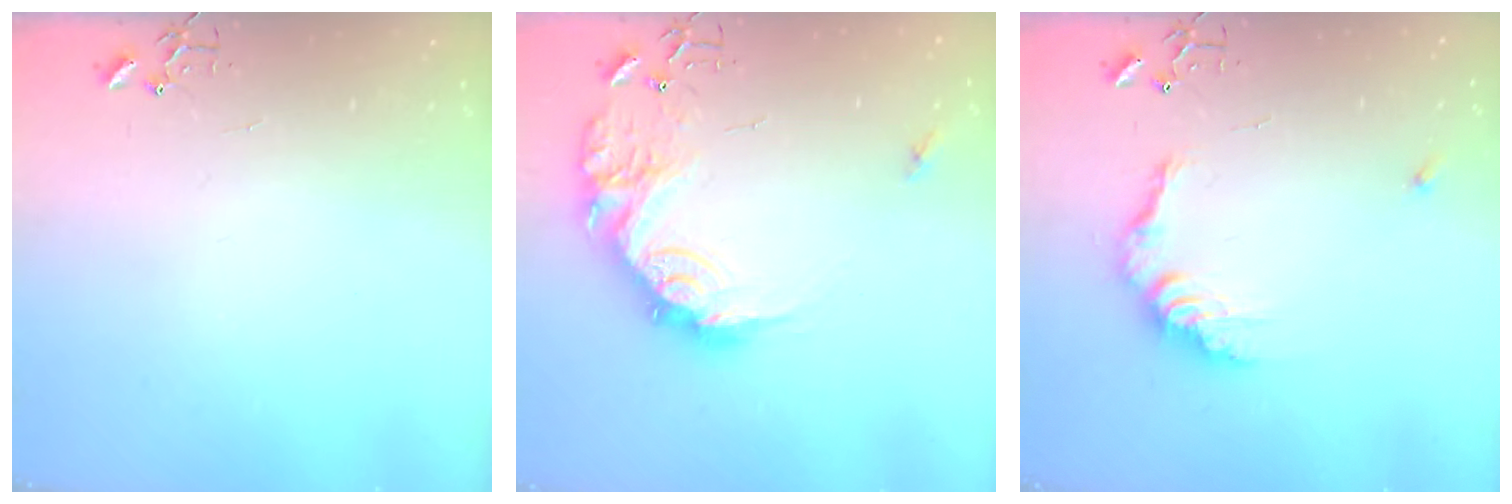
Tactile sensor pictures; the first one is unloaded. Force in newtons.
{"total": 19.2, "press": 19.2, "slide": 1.0}
{"total": 13.3, "press": 13.2, "slide": 1.1}